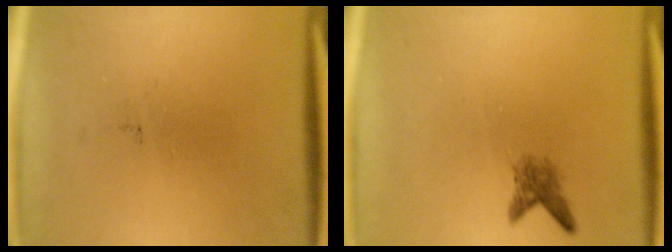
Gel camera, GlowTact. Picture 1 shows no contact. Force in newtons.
{"total": 2.1}